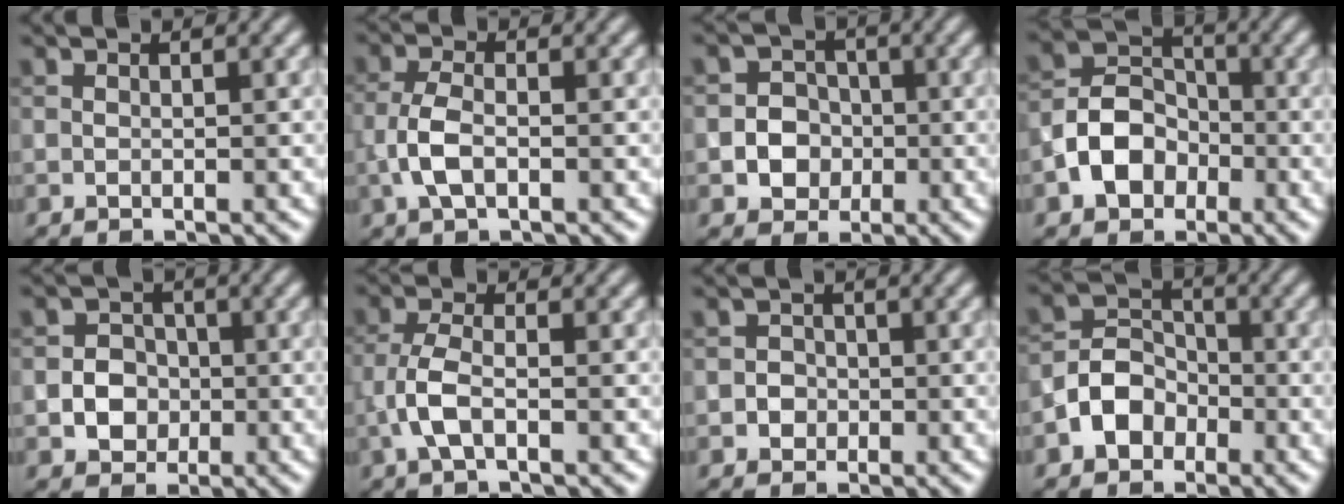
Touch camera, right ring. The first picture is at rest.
{"total": 3.1, "force": [-1.0, 1.4, 2.6], "torque": [-0.056, 0.003, -0.025]}
{"total": 3.5, "force": [-0.7, 3.2, 1.2], "torque": [0.007, -0.002, -0.030]}
{"total": 5.1, "force": [-1.9, 4.0, 2.6], "torque": [-0.042, 0.004, -0.041]}
{"total": 3.1, "force": [-0.7, 2.7, 1.2], "torque": [-0.002, 0.000, -0.022]}
{"total": 3.1, "force": [-1.1, 1.2, 2.6], "torque": [-0.062, 0.004, -0.030]}
{"total": 1.5, "force": [-0.4, 1.4, 0.3], "torque": [0.016, 0.001, -0.014]}
{"total": 4.1, "force": [-1.8, 3.2, 1.7], "torque": [-0.026, 0.008, -0.038]}